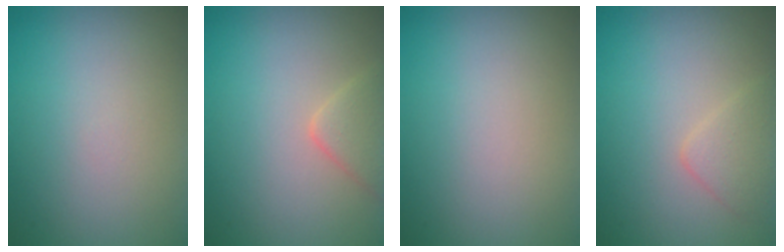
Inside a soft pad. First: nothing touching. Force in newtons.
{"total": 2.2, "press": 2.2, "slide": 0.2}
{"total": 0.0}
{"total": 1.9, "press": 1.9, "slide": 0.0}